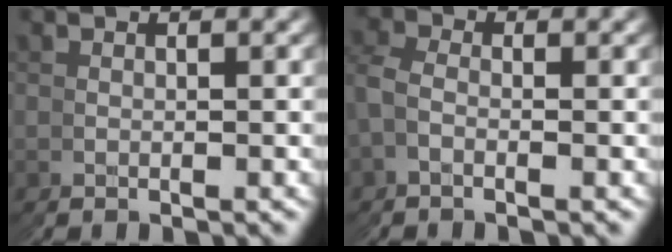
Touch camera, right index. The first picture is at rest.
{"total": 1.2, "force": [-0.4, 0.7, -1.0], "torque": [0.001, 0.010, -0.017]}